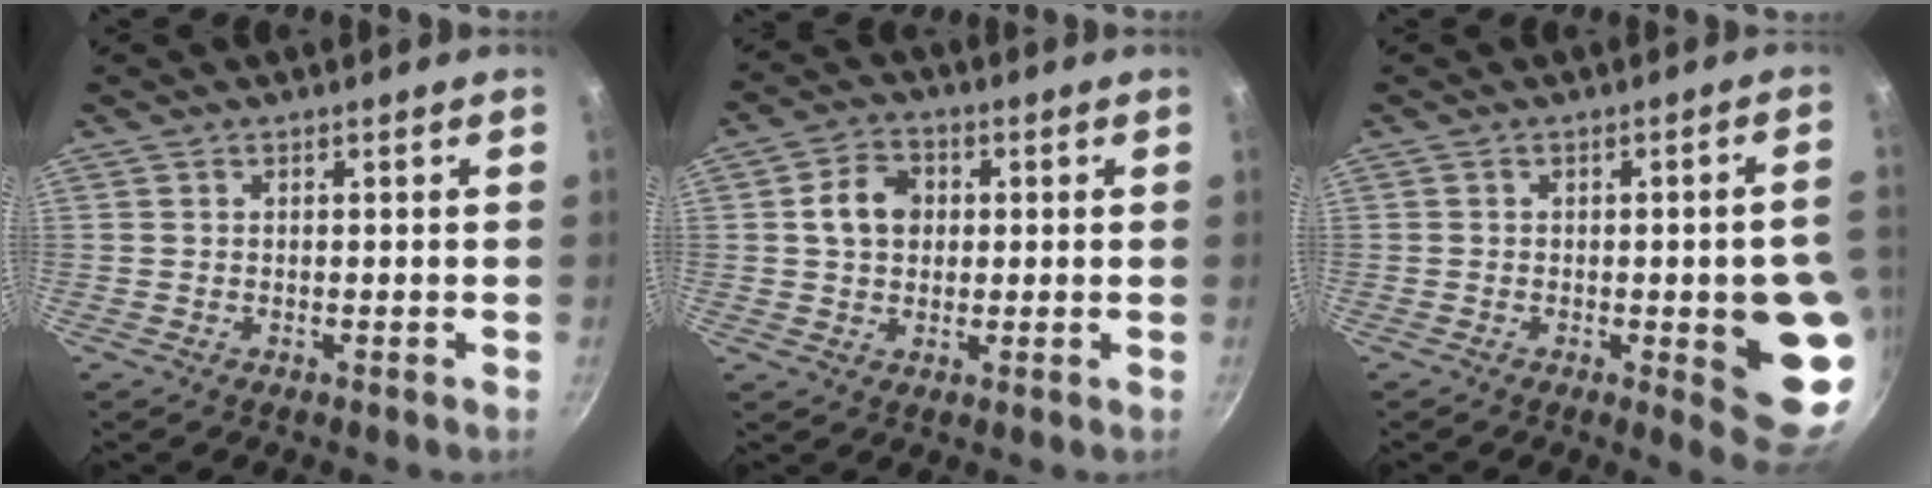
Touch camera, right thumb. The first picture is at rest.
{"total": 7.5, "force": [0.9, 6.0, 4.4], "torque": [-0.053, 0.013, 0.007]}
{"total": 12.1, "force": [-2.1, 3.0, 11.5], "torque": [-0.113, 0.008, -0.022]}